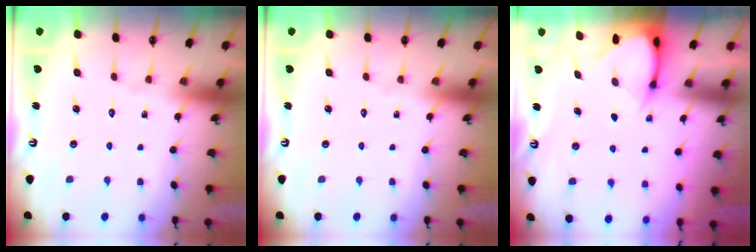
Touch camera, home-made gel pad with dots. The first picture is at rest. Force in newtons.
{"total": 0.0}
{"total": 3.4, "press": 3.4, "slide": 0.3}